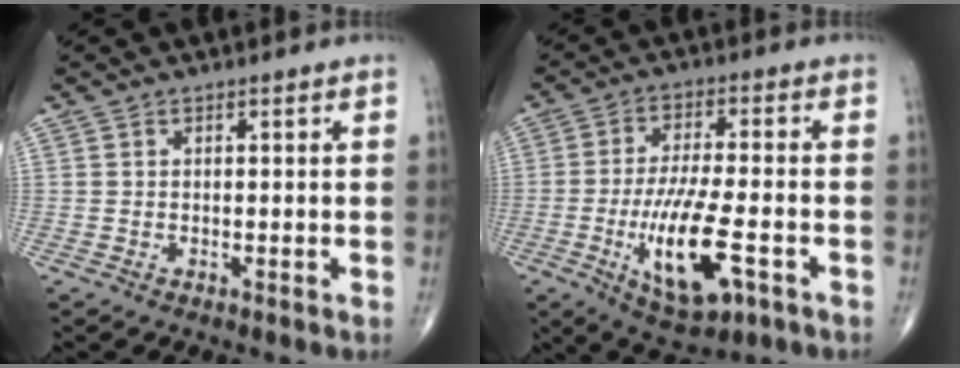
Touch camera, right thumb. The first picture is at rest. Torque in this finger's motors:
{"motor_torque": [2.95, 2.06, 1.44, -0.54, 0.51]}